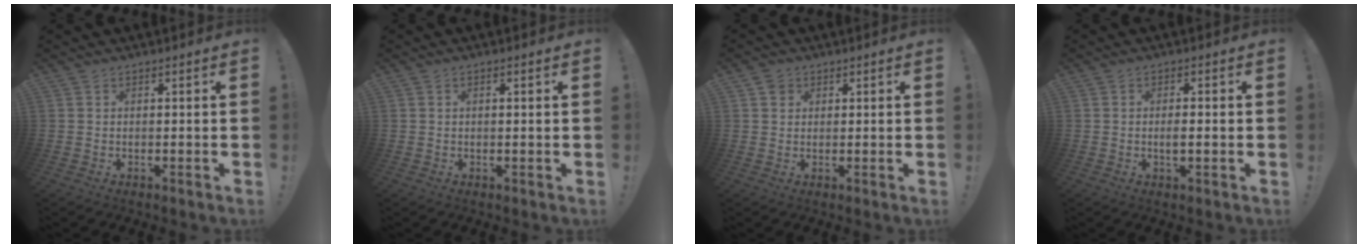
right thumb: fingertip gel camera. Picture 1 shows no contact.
{"total": 1.3, "force": [0.0, -0.1, 1.2], "torque": [-0.023, 0.001, -0.001]}
{"total": 2.5, "force": [1.2, 2.1, 0.5], "torque": [-0.005, 0.002, 0.021]}
{"total": 2.4, "force": [-0.6, 0.6, 2.3], "torque": [-0.032, -0.003, -0.013]}